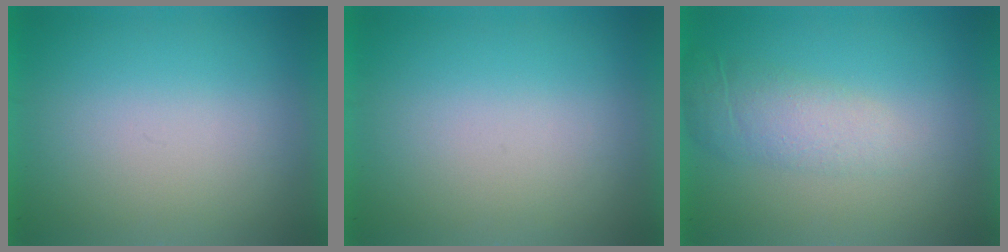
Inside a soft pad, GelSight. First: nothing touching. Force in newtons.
{"total": 0.0}
{"total": 2.0}